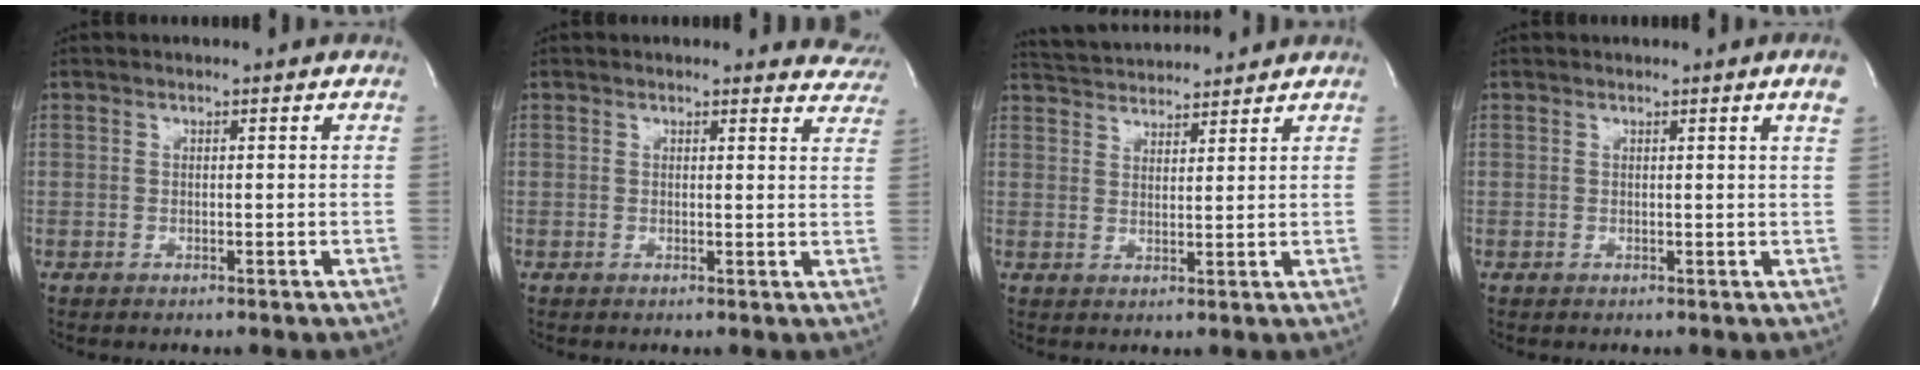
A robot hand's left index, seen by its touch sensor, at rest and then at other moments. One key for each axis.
{"total": 6.0, "fx": 5.8, "fy": 1.7, "fz": 0.0, "tx": 0.031, "ty": -0.026, "tz": 0.026}
{"total": 8.7, "fx": 8.5, "fy": 0.9, "fz": 1.8, "tx": -0.039, "ty": 0.026, "tz": 0.135}
{"total": 1.9, "fx": 1.2, "fy": -0.6, "fz": 1.3, "tx": -0.021, "ty": -0.009, "tz": 0.012}